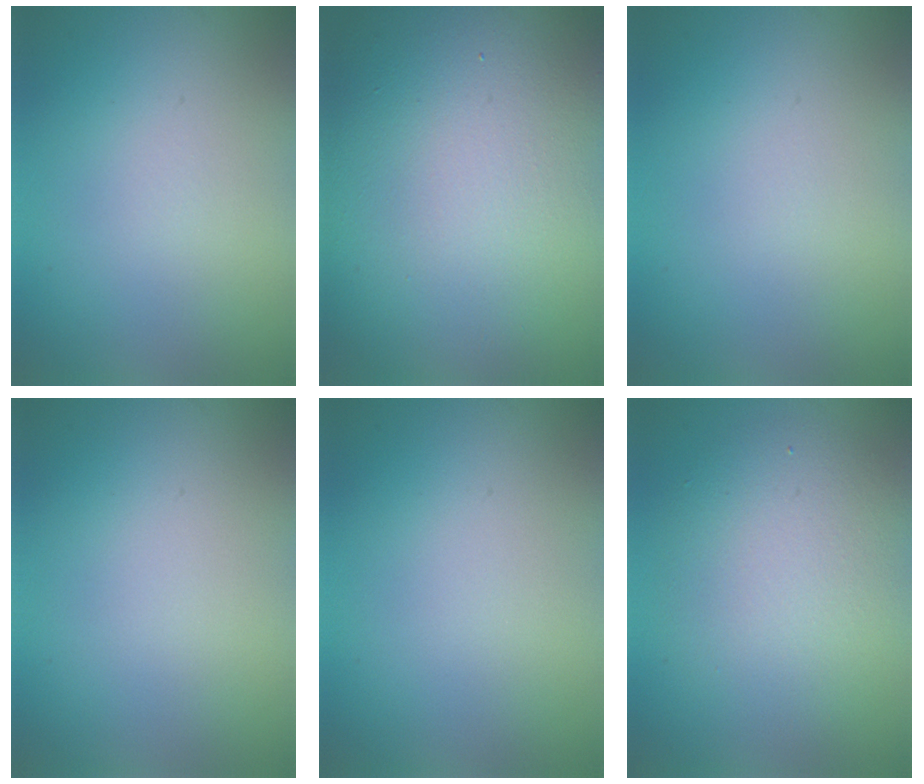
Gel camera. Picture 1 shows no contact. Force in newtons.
{"total": 21.0, "press": 21.0, "slide": 0.8}
{"total": 0.0}
{"total": 0.0}
{"total": 0.0}
{"total": 5.7, "press": 5.7, "slide": 0.3}